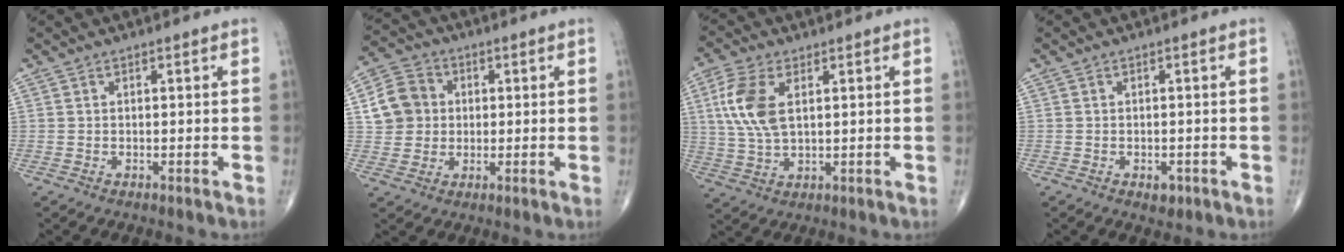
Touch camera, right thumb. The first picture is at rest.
{"total": 8.8, "force": [1.2, 7.9, 3.6], "torque": [-0.046, 0.009, 0.015]}
{"total": 9.9, "force": [2.7, 5.1, 8.1], "torque": [-0.181, -0.001, 0.054]}
{"total": 1.9, "force": [-0.9, 1.3, 1.2], "torque": [-0.009, 0.001, -0.008]}